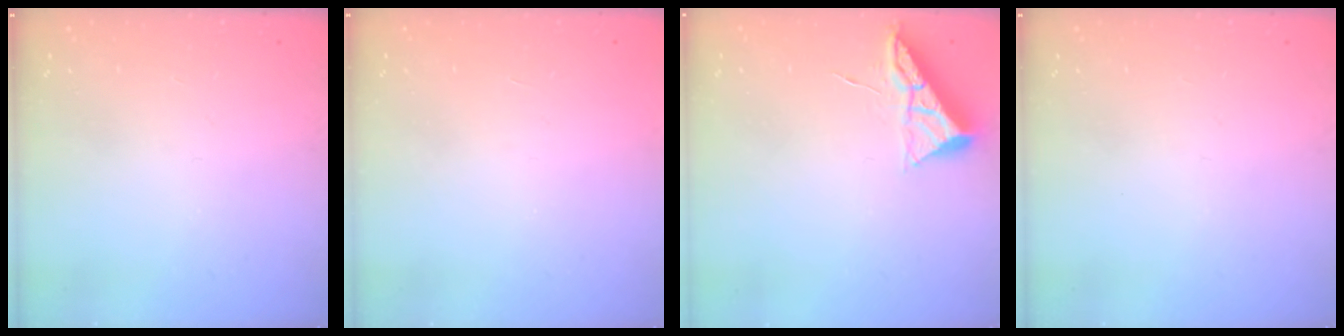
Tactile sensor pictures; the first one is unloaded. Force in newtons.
{"total": 1.5, "press": 1.5, "slide": 0.1}
{"total": 6.6, "press": 6.6, "slide": 0.7}
{"total": 0.0}